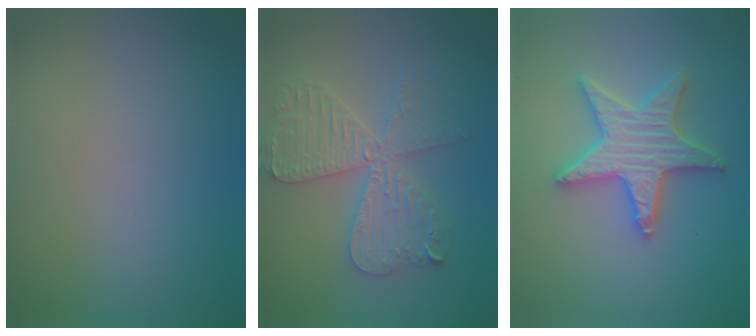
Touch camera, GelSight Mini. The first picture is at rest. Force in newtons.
{"total": 5.7, "press": 5.6, "slide": 0.8}
{"total": 5.2, "press": 5.1, "slide": 0.9}